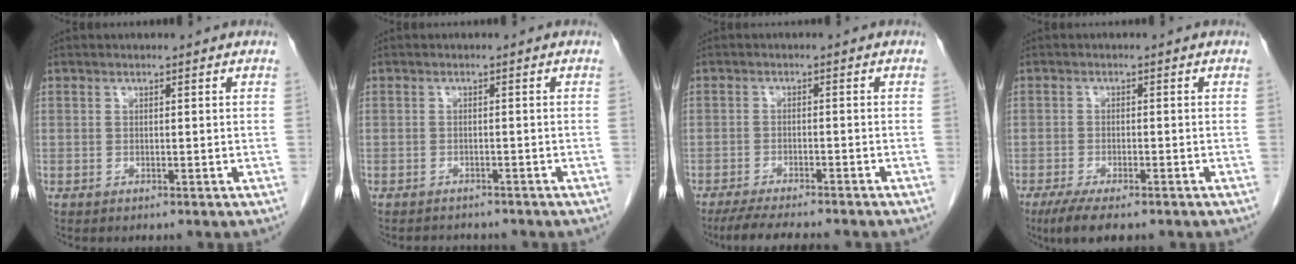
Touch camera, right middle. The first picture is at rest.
{"total": 4.4, "force": [-3.9, 1.7, 1.2], "torque": [-0.014, 0.000, -0.046]}
{"total": 9.1, "force": [-7.8, 1.1, 4.6], "torque": [-0.064, -0.017, -0.119]}
{"total": 6.8, "force": [-4.9, 1.8, 4.3], "torque": [-0.066, -0.014, -0.076]}